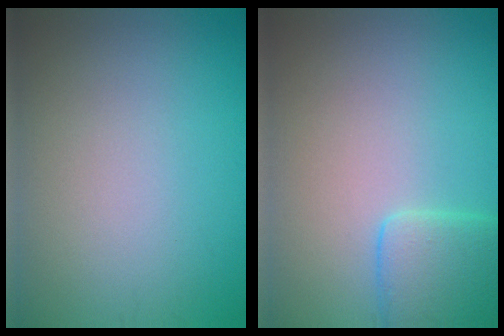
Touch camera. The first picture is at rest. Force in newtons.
{"total": 3.4, "press": 3.3, "slide": 0.2}